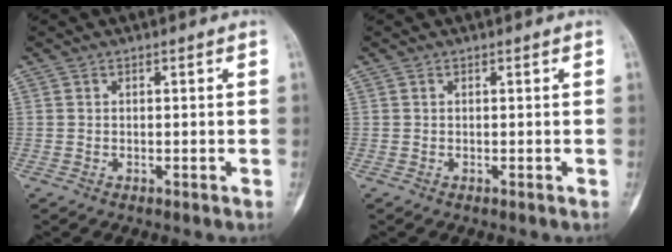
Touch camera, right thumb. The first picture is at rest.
{"total": 0.0}